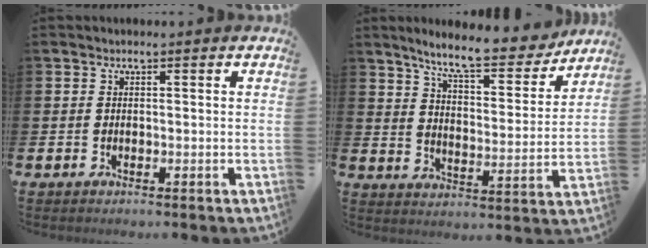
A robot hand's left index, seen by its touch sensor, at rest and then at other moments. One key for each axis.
{"total": 9.3, "fx": 8.3, "fy": 1.6, "fz": 3.8, "tx": -0.091, "ty": -0.048, "tz": 0.143}